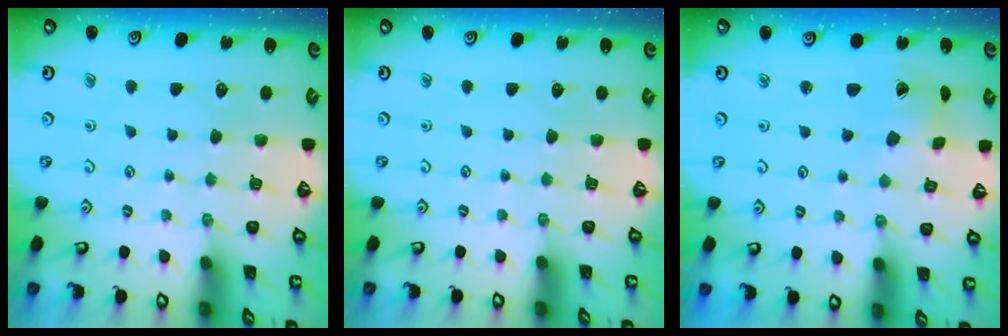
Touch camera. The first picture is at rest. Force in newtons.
{"total": 0.0}
{"total": 3.0, "press": 2.9, "slide": 0.5}